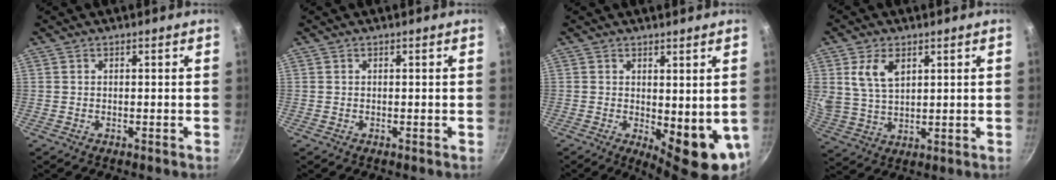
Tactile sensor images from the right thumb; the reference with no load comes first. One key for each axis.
{"total": 0.0}
{"total": 9.6, "fx": 0.2, "fy": 4.1, "fz": 8.7, "tx": -0.093, "ty": -0.015, "tz": 0.014}
{"total": 8.1, "fx": 3.3, "fy": 5.0, "fz": 5.5, "tx": -0.096, "ty": -0.016, "tz": 0.071}